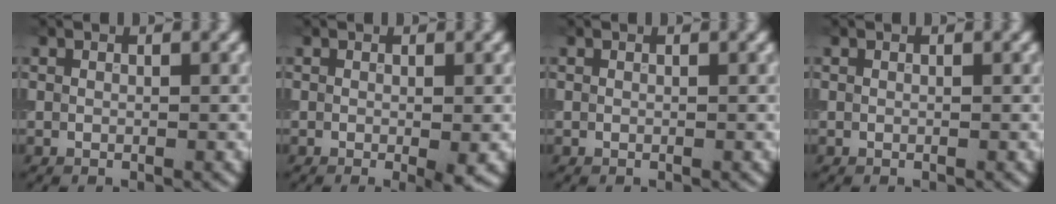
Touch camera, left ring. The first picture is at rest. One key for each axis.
{"total": 1.6, "fx": -0.3, "fy": 0.2, "fz": 1.6, "tx": -0.023, "ty": -0.009, "tz": -0.004}
{"total": 0.0}
{"total": 0.0}